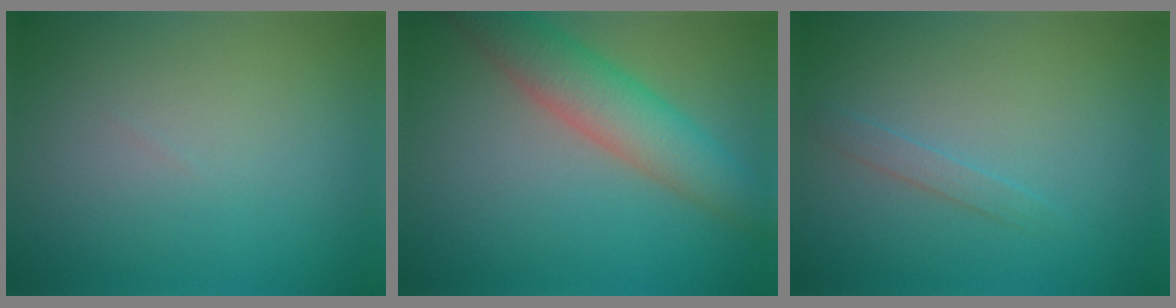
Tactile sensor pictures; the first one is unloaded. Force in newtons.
{"total": 5.8, "press": 5.8, "slide": 0.1}
{"total": 1.1, "press": 1.1, "slide": 0.0}